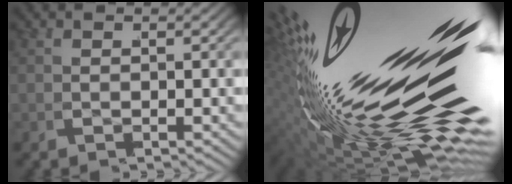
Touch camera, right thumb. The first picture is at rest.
{"total": 18.3, "force": [-1.6, 8.8, 15.9], "torque": [-0.219, -0.002, -0.010]}